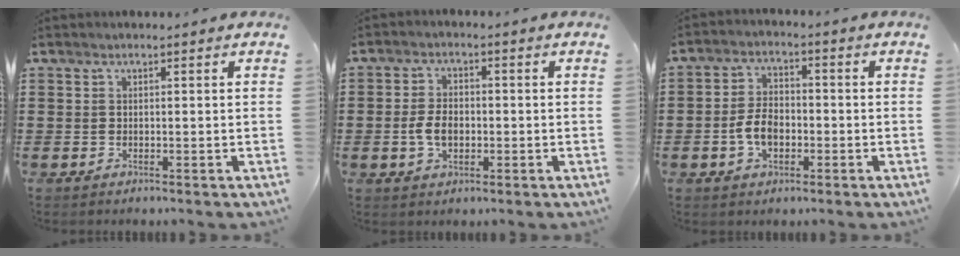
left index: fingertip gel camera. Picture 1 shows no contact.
{"total": 4.6, "force": [-0.8, 2.7, 3.6], "torque": [-0.071, -0.001, -0.020]}
{"total": 5.4, "force": [-1.4, 3.2, 4.2], "torque": [-0.094, 0.003, -0.032]}